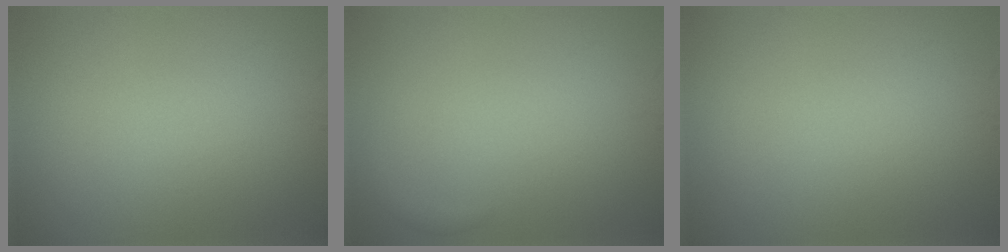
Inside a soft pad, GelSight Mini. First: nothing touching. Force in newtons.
{"total": 0.9, "press": 0.9, "slide": 0.1}
{"total": 0.0}